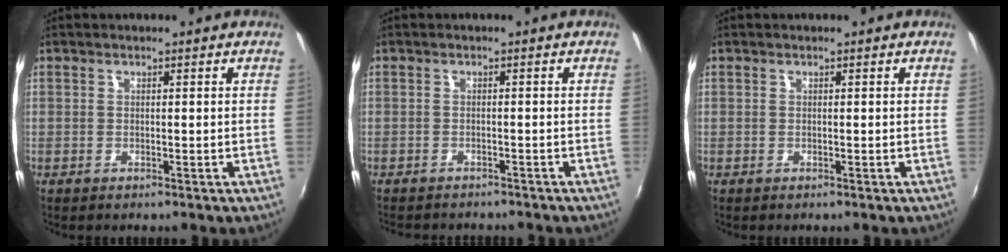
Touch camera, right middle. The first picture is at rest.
{"total": 5.2, "force": [-4.8, 1.4, 1.7], "torque": [-0.043, -0.014, -0.069]}
{"total": 0.0}